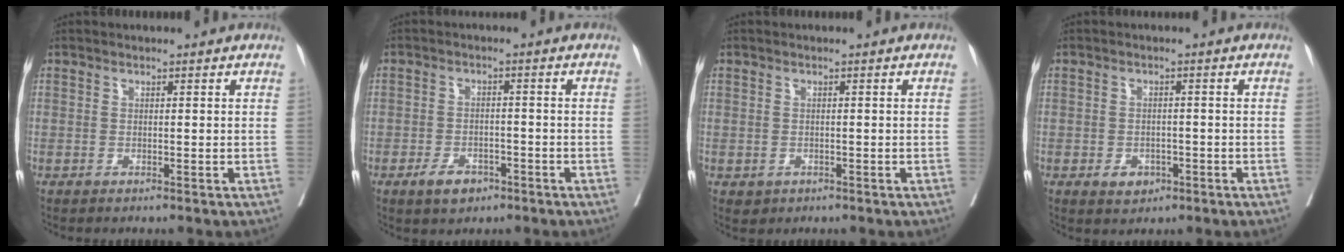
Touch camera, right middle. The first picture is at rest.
{"total": 4.2, "force": [-2.6, 2.3, 2.3], "torque": [-0.042, 0.001, -0.037]}
{"total": 1.3, "force": [-0.5, 1.2, 0.4], "torque": [-0.006, 0.002, 0.000]}
{"total": 2.9, "force": [-1.4, 2.1, 1.4], "torque": [-0.018, 0.003, -0.013]}